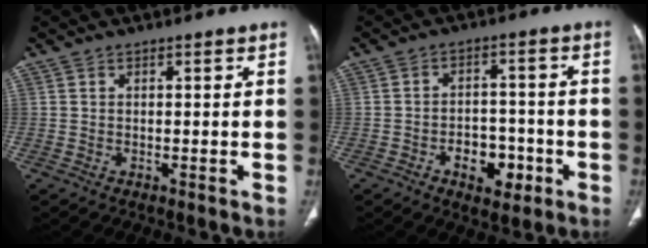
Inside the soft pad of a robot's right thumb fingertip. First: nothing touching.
{"total": 7.6, "force": [-3.3, 4.8, 4.9], "torque": [-0.045, 0.027, -0.045]}